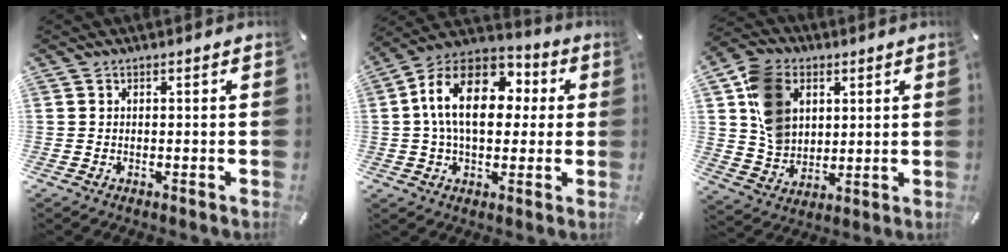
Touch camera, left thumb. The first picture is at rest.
{"total": 17.5, "force": [2.8, 11.7, 12.7], "torque": [-0.249, 0.008, 0.048]}
{"total": 12.8, "force": [4.0, 10.5, 6.1], "torque": [-0.128, 0.008, 0.082]}